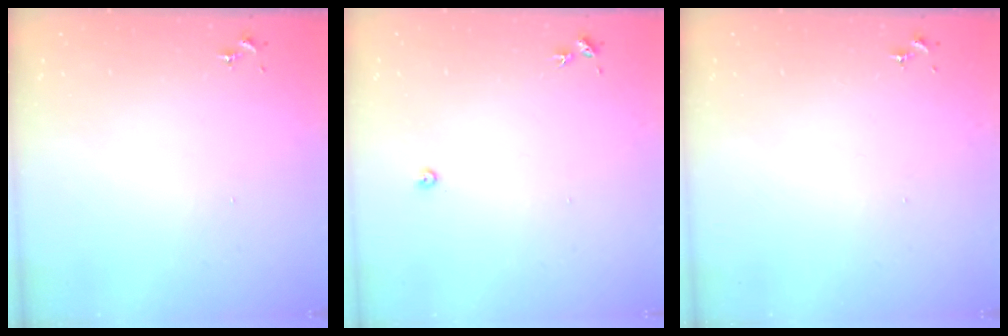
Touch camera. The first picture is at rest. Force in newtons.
{"total": 2.2, "press": 2.2, "slide": 0.3}
{"total": 0.0}